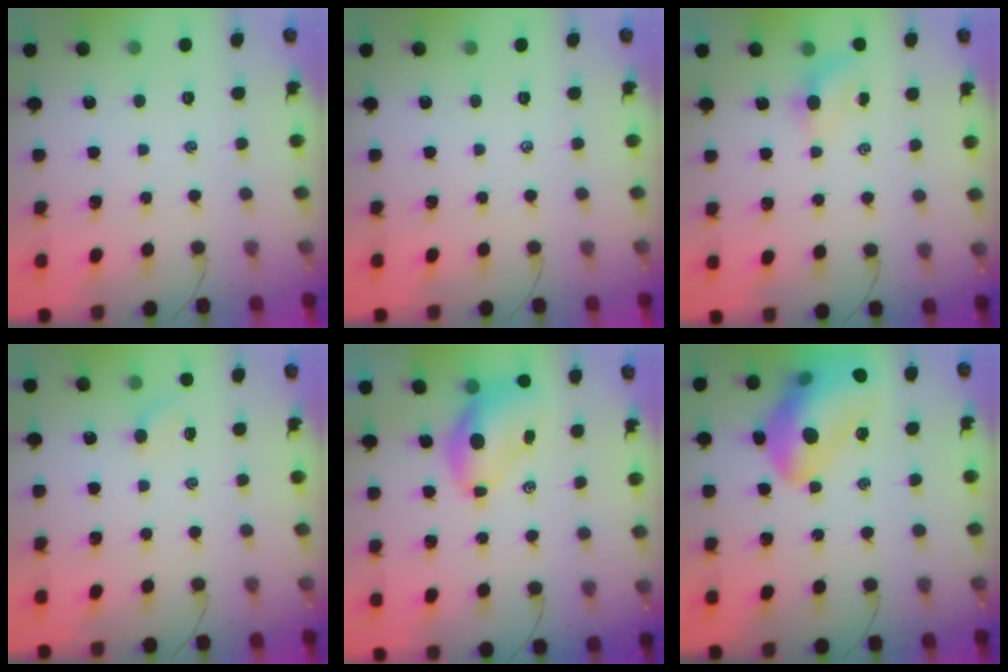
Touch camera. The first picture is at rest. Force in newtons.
{"total": 0.0}
{"total": 3.0, "press": 2.8, "slide": 1.0}
{"total": 2.4, "press": 2.3, "slide": 0.8}
{"total": 7.5, "press": 7.3, "slide": 1.6}
{"total": 21.7, "press": 21.3, "slide": 4.2}